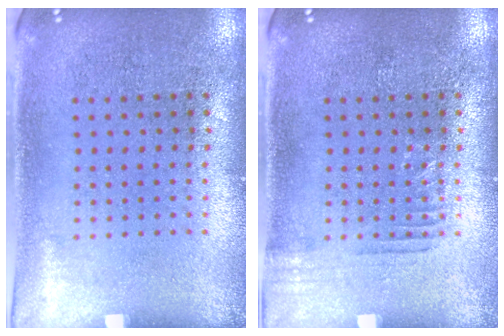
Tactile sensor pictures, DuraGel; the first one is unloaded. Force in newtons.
{"total": 0.9, "press": 0.9, "slide": 0.2}